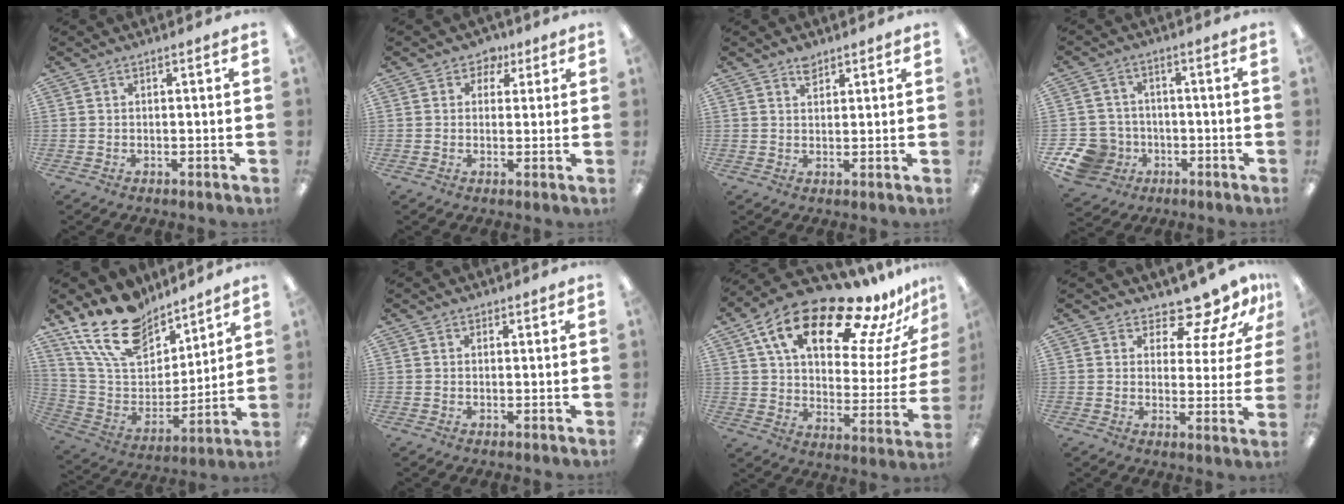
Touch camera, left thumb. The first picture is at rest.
{"total": 3.8, "force": [2.0, 3.1, 1.0], "torque": [-0.005, -0.006, 0.031]}
{"total": 2.9, "force": [2.2, 1.6, 1.0], "torque": [-0.006, -0.007, 0.038]}
{"total": 9.6, "force": [-3.9, 8.3, 2.8], "torque": [-0.078, 0.030, -0.066]}
{"total": 19.9, "force": [15.0, 9.9, 8.6], "torque": [-0.183, -0.084, 0.277]}
{"total": 1.1, "force": [0.7, 0.8, 0.1], "torque": [0.006, -0.001, 0.011]}
{"total": 22.0, "force": [14.4, 8.6, 14.3], "torque": [-0.236, -0.085, 0.238]}
{"total": 10.4, "force": [9.0, 3.3, 3.9], "torque": [-0.066, -0.064, 0.164]}